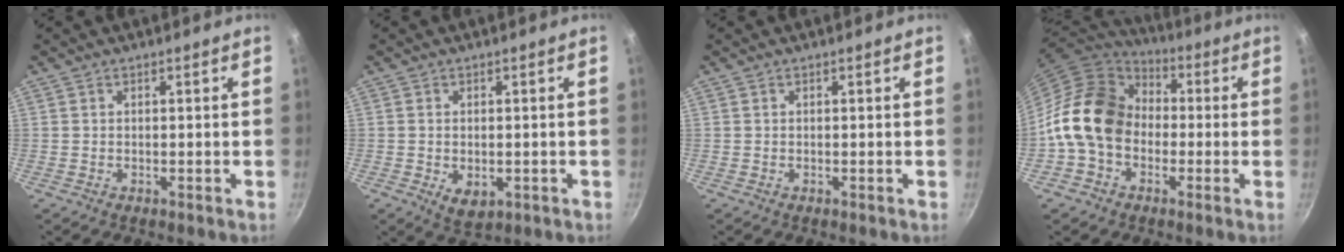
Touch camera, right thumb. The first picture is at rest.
{"total": 4.6, "force": [-0.9, 2.9, 3.4], "torque": [-0.049, -0.012, -0.008]}
{"total": 0.0}
{"total": 15.5, "force": [-1.3, 12.1, 9.5], "torque": [-0.133, 0.039, -0.041]}